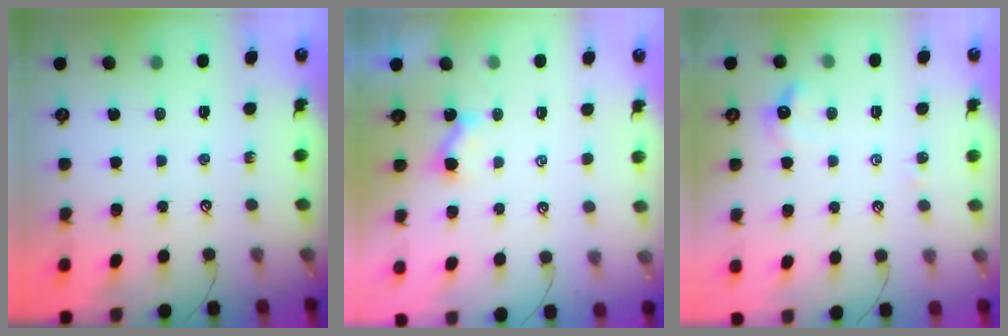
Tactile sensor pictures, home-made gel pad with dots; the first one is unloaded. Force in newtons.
{"total": 3.0, "press": 3.0, "slide": 0.0}
{"total": 2.7, "press": 2.7, "slide": 0.5}